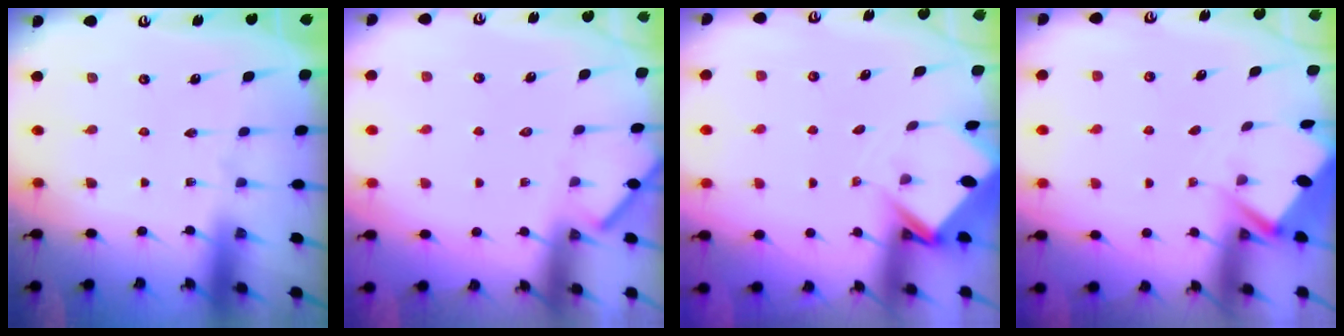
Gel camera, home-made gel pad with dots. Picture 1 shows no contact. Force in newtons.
{"total": 1.7, "press": 1.6, "slide": 0.1}
{"total": 3.8, "press": 3.8, "slide": 0.3}
{"total": 2.9, "press": 2.8, "slide": 0.3}